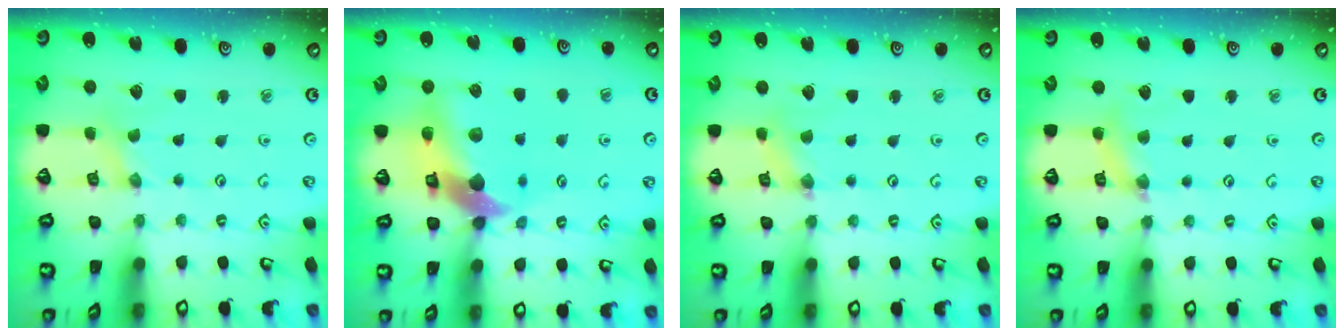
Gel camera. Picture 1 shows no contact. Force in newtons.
{"total": 13.7, "press": 13.6, "slide": 1.9}
{"total": 1.4, "press": 1.3, "slide": 0.3}
{"total": 5.2, "press": 5.1, "slide": 0.6}